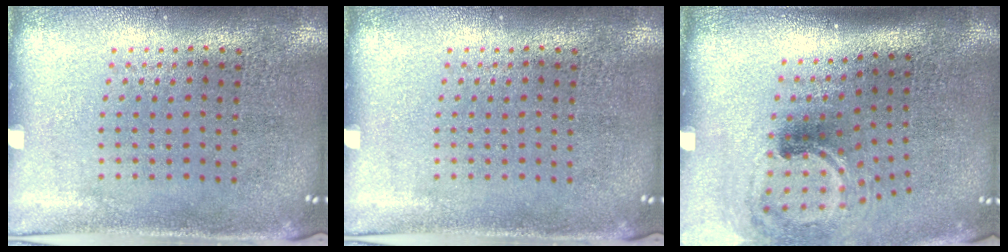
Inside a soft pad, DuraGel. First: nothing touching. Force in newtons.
{"total": 0.0}
{"total": 1.9, "press": 1.2, "slide": 1.4}